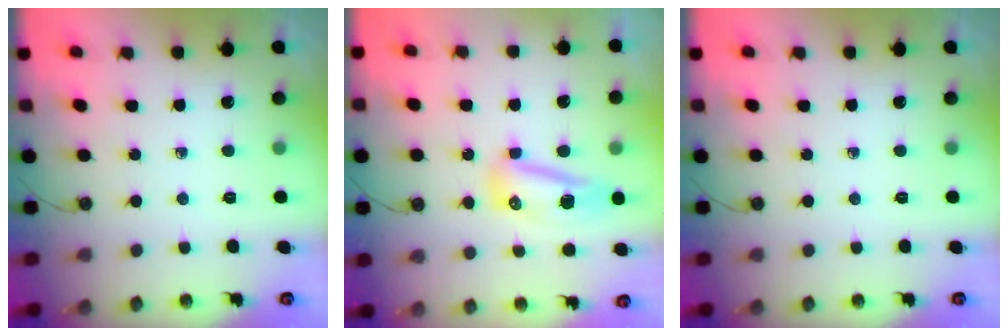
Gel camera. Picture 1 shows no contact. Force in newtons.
{"total": 25.5, "press": 13.7, "slide": 21.5}
{"total": 0.0}